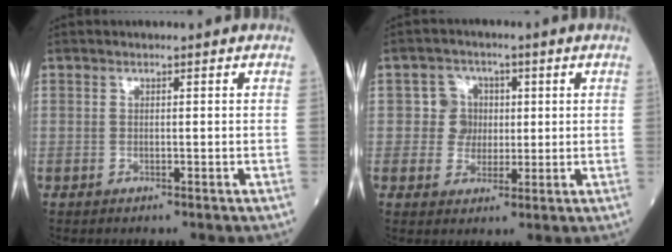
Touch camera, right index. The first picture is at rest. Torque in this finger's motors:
{"motor_torque": [-0.02, -0.02, -0.01, 0.00]}